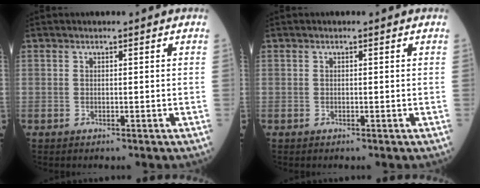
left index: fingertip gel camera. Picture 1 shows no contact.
{"total": 0.0}